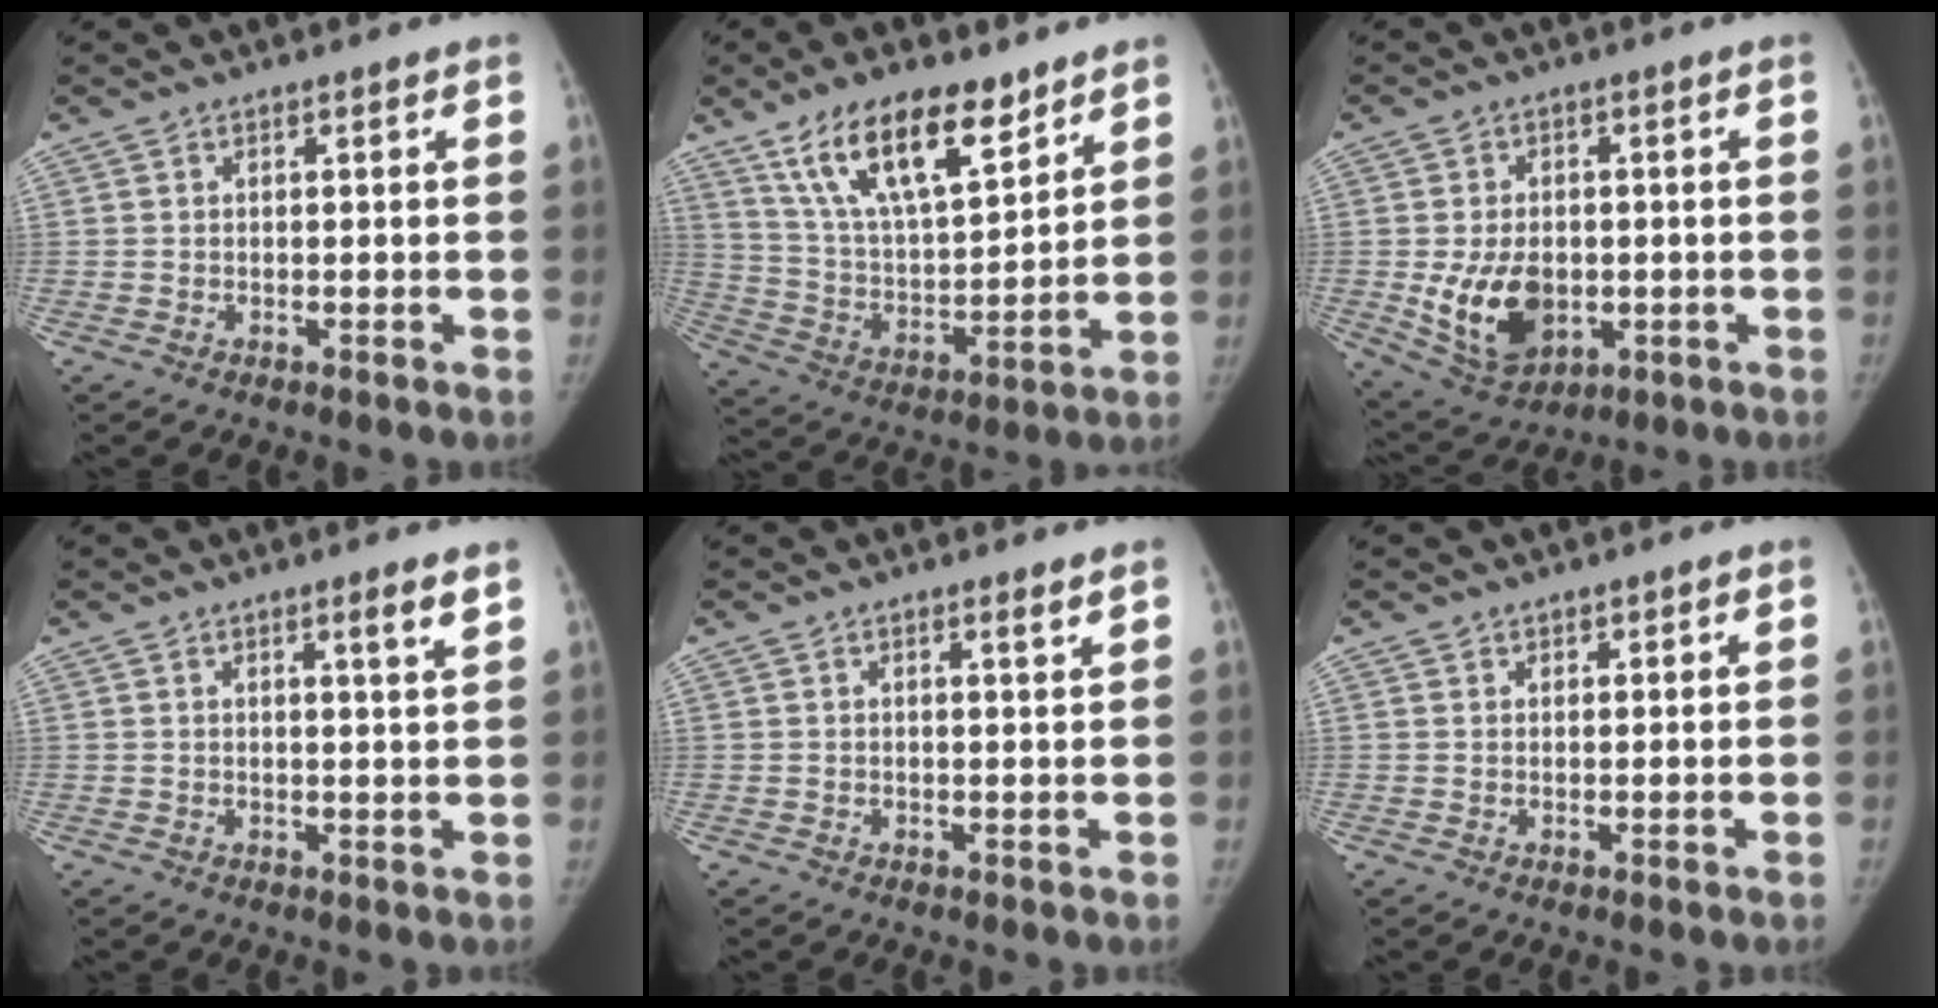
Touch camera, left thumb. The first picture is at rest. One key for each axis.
{"total": 18.2, "fx": 11.6, "fy": 7.2, "fz": 12.0, "tx": -0.173, "ty": -0.052, "tz": 0.217}
{"total": 11.8, "fx": -1.7, "fy": 8.2, "fz": 8.2, "tx": -0.116, "ty": -0.007, "tz": -0.011}
{"total": 3.1, "fx": 2.0, "fy": -0.1, "fz": 2.4, "tx": -0.035, "ty": -0.017, "tz": 0.030}
{"total": 1.2, "fx": 0.9, "fy": -0.1, "fz": 0.8, "tx": -0.012, "ty": -0.009, "tz": 0.014}
{"total": 1.0, "fx": 0.7, "fy": 0.6, "fz": 0.1, "tx": 0.014, "ty": -0.003, "tz": 0.007}